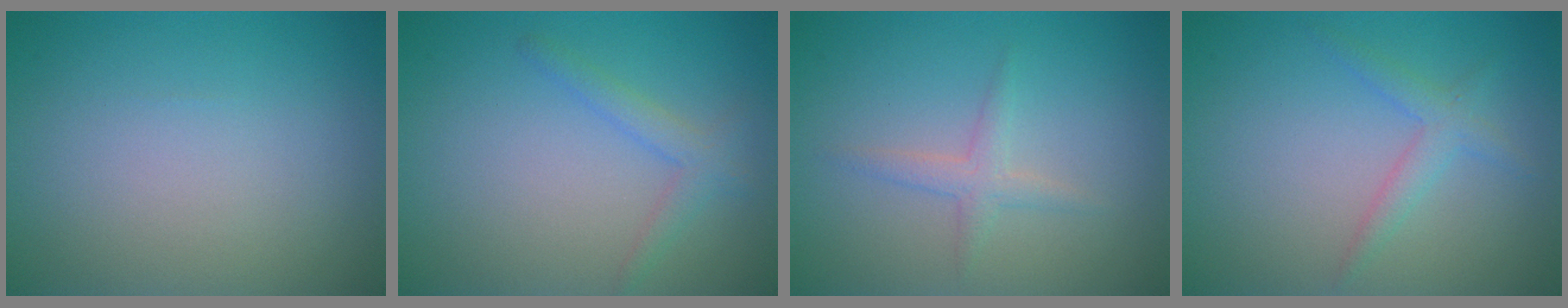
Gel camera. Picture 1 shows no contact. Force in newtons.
{"total": 1.8, "press": 1.8, "slide": 0.0}
{"total": 1.5, "press": 1.5, "slide": 0.1}
{"total": 1.9, "press": 1.9, "slide": 0.2}